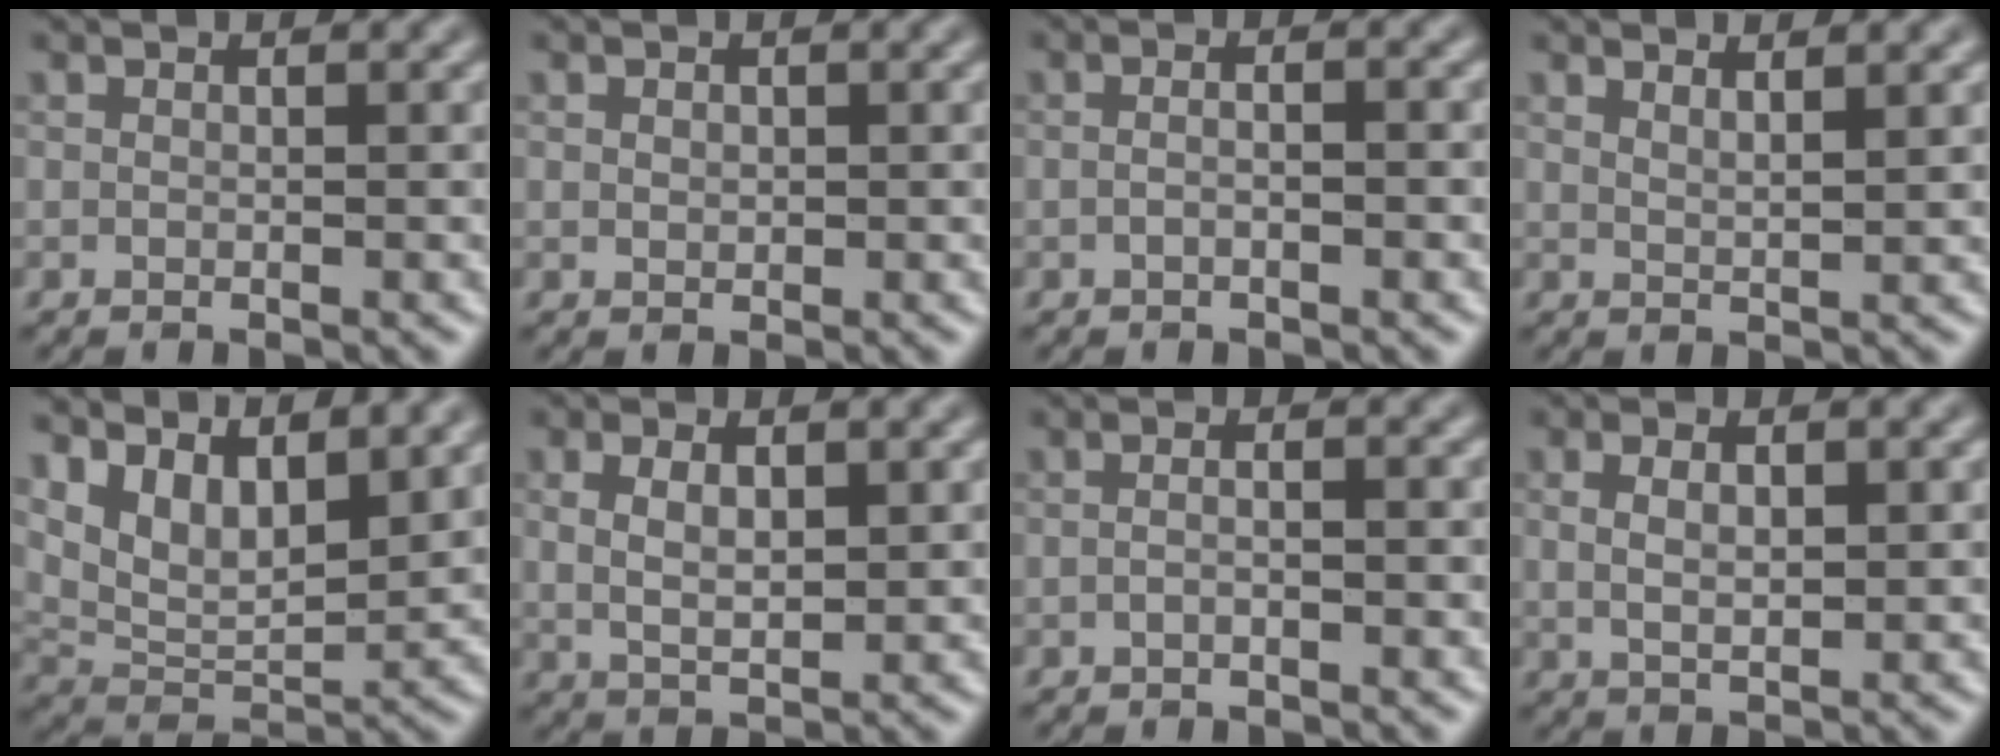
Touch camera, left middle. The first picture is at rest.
{"total": 0.6, "force": [0.2, 0.5, 0.3], "torque": [-0.005, -0.002, 0.003]}
{"total": 2.3, "force": [0.1, 1.1, 2.0], "torque": [-0.013, 0.004, -0.022]}
{"total": 2.1, "force": [1.5, 0.6, 1.3], "torque": [-0.007, 0.004, 0.014]}
{"total": 6.8, "force": [3.8, 3.3, 4.5], "torque": [-0.085, -0.014, 0.075]}
{"total": 3.9, "force": [1.0, 1.8, 3.3], "torque": [-0.070, -0.002, 0.022]}
{"total": 1.9, "force": [-0.2, 0.8, 1.7], "torque": [-0.012, -0.003, -0.020]}
{"total": 3.4, "force": [0.8, 1.5, 2.9], "torque": [-0.056, 0.000, 0.018]}